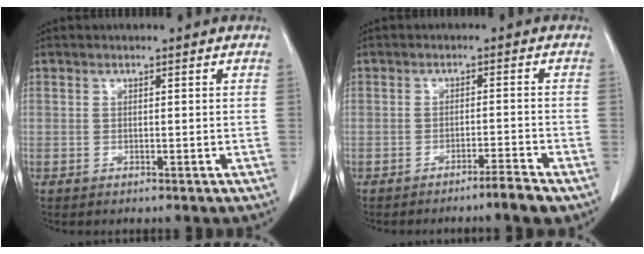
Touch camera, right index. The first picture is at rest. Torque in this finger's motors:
{"motor_torque": [0.39, -0.51, 0.01, -0.01]}